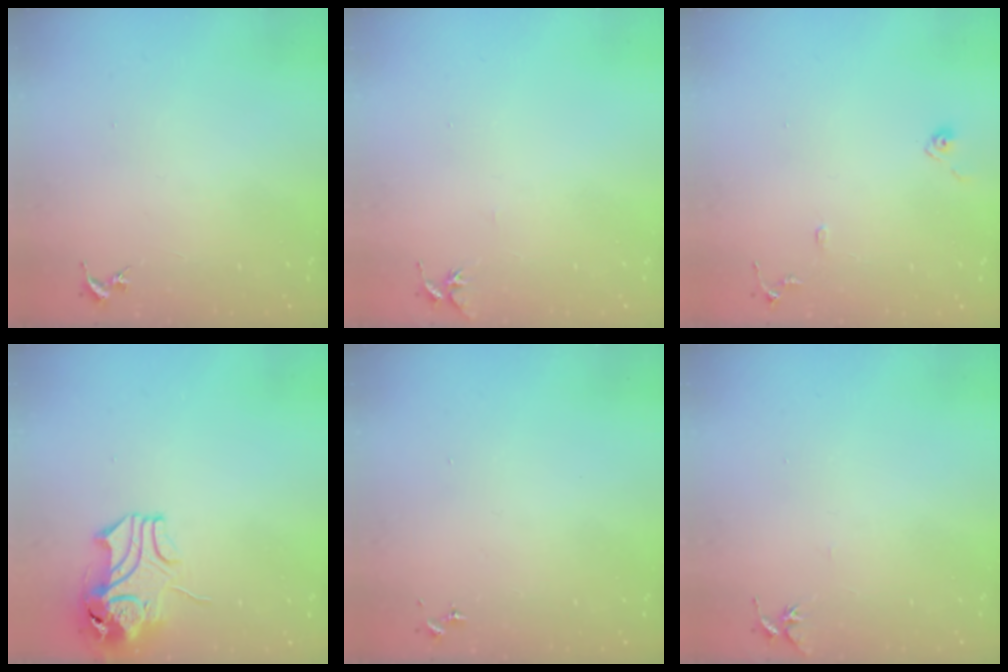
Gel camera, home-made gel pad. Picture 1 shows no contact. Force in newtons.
{"total": 4.9, "press": 4.8, "slide": 0.5}
{"total": 8.0, "press": 8.0, "slide": 0.8}
{"total": 10.6, "press": 10.5, "slide": 1.8}
{"total": 0.0}
{"total": 4.9, "press": 4.8, "slide": 0.5}